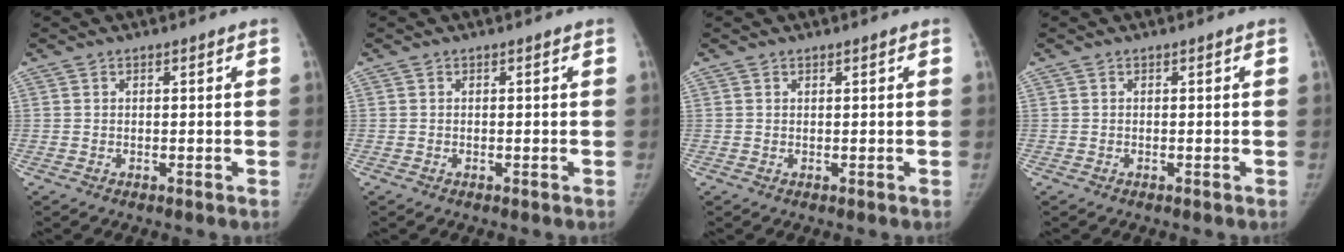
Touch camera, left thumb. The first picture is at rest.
{"total": 0.0}
{"total": 0.0}
{"total": 0.0}